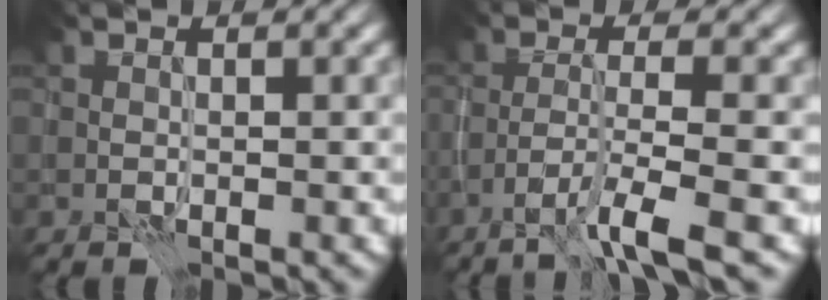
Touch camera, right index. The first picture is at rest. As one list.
[{"total": 3.8, "force": [-2.4, 0.2, 3.0], "torque": [-0.050, 0.007, -0.051]}]